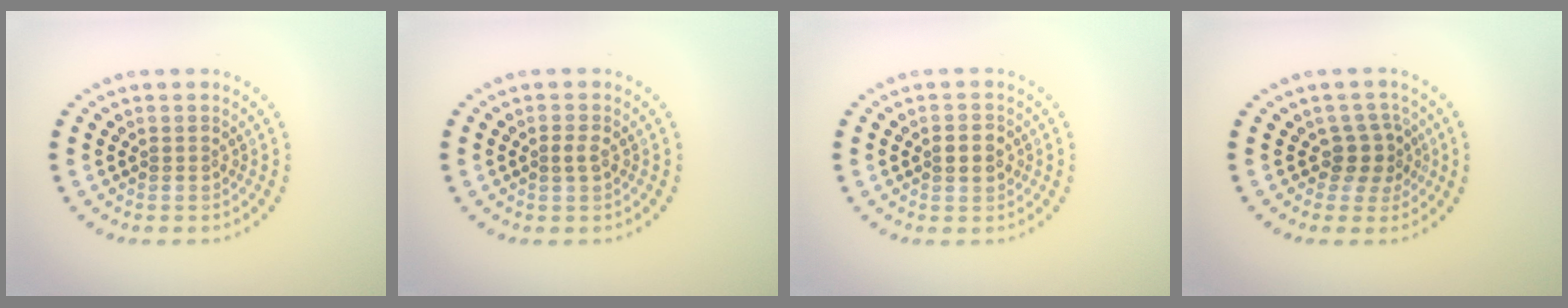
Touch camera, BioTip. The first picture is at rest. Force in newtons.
{"total": 1.1, "press": 1.0, "slide": 0.3}
{"total": 2.3, "press": 2.3, "slide": 0.1}
{"total": 2.6, "press": 2.0, "slide": 1.6}